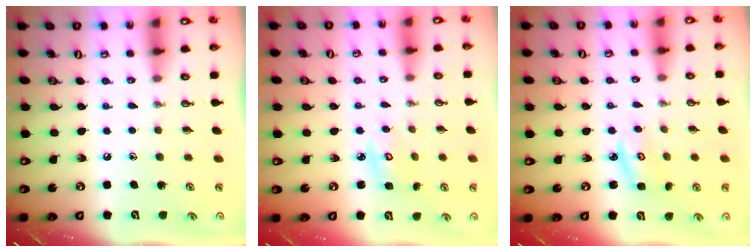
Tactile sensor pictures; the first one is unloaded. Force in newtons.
{"total": 3.5, "press": 3.5, "slide": 0.2}
{"total": 2.9, "press": 2.9, "slide": 0.2}